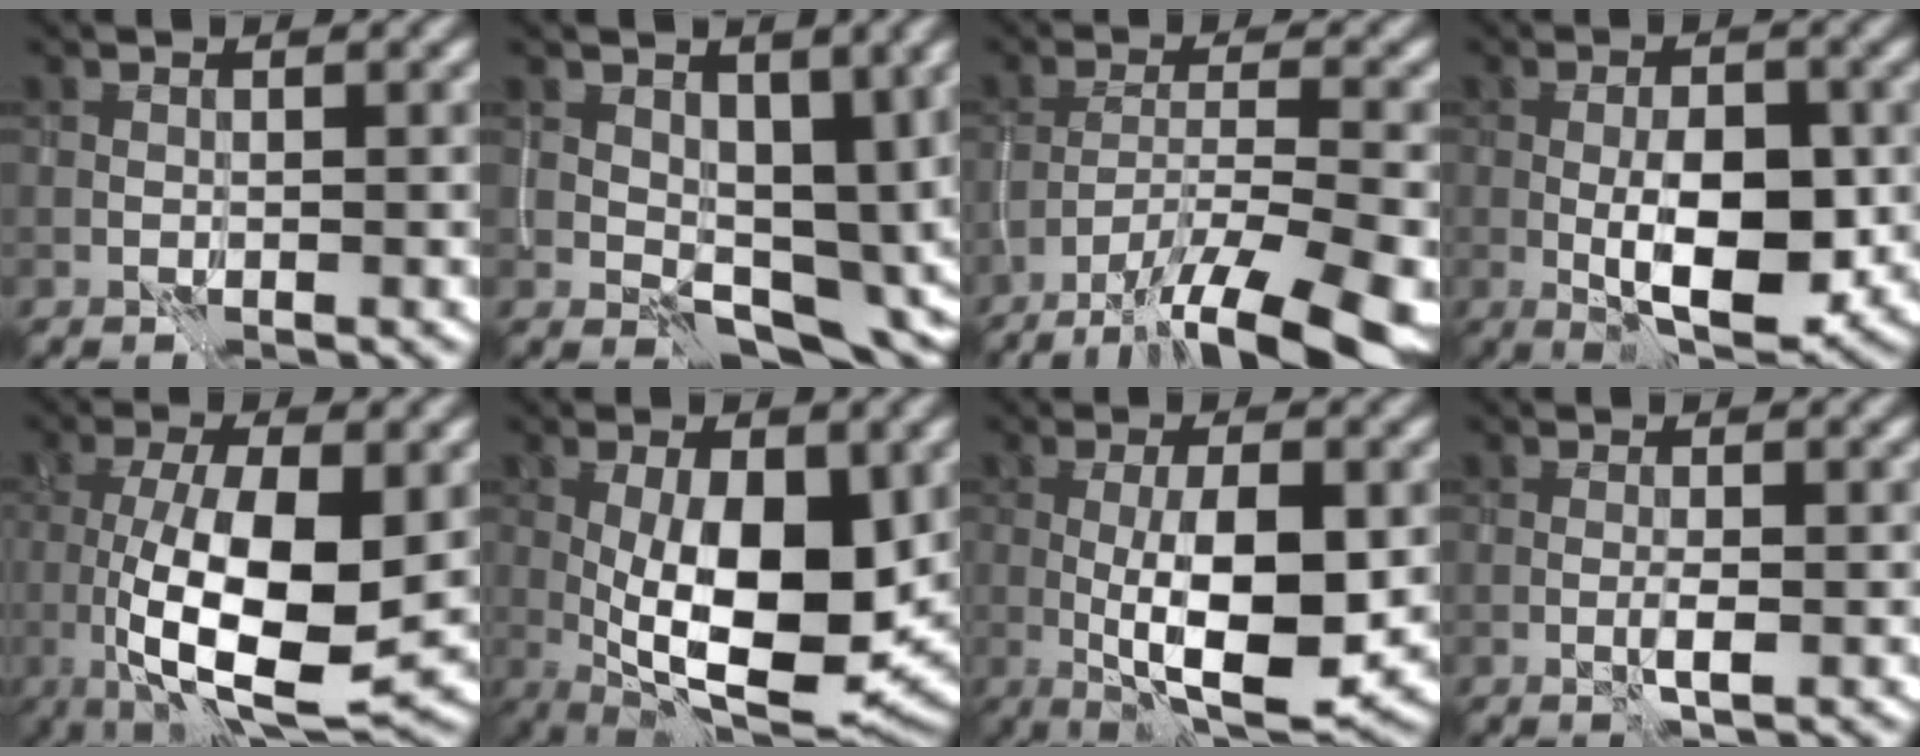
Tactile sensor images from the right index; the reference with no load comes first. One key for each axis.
{"total": 6.0, "fx": 1.5, "fy": 3.7, "fz": 4.6, "tx": -0.065, "ty": -0.014, "tz": 0.027}
{"total": 10.8, "fx": -7.7, "fy": 2.2, "fz": 7.2, "tx": -0.119, "ty": -0.019, "tz": -0.119}
{"total": 7.3, "fx": -1.2, "fy": 3.1, "fz": 6.5, "tx": -0.106, "ty": -0.002, "tz": -0.019}
{"total": 11.0, "fx": -0.8, "fy": 3.8, "fz": 10.3, "tx": -0.186, "ty": -0.018, "tz": -0.009}
{"total": 10.8, "fx": -0.3, "fy": 4.3, "fz": 9.9, "tx": -0.166, "ty": -0.013, "tz": -0.001}
{"total": 8.8, "fx": -1.1, "fy": 2.6, "fz": 8.3, "tx": -0.141, "ty": -0.009, "tz": -0.013}
{"total": 1.1, "fx": -0.2, "fy": 0.0, "fz": 1.1, "tx": -0.024, "ty": -0.001, "tz": -0.006}